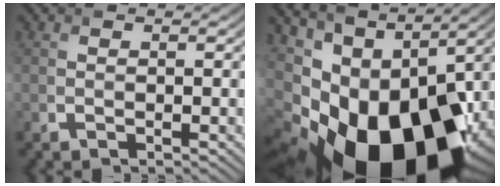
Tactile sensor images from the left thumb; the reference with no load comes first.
{"total": 18.8, "force": [-4.3, 12.2, 13.7], "torque": [-0.231, -0.023, -0.049]}